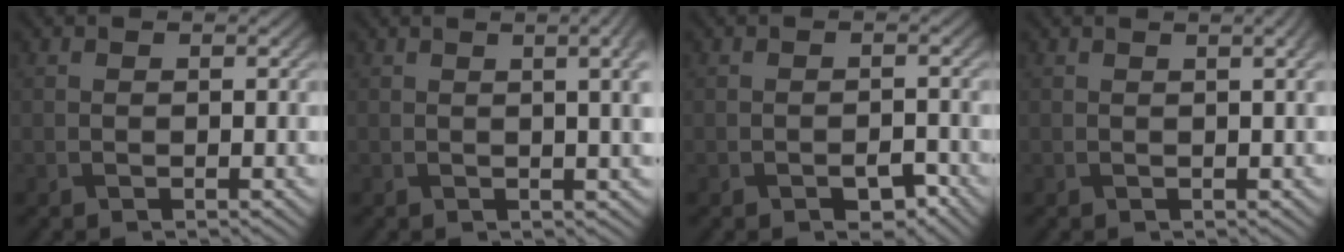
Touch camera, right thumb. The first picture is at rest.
{"total": 5.6, "force": [1.3, 1.6, 5.2], "torque": [-0.058, 0.014, 0.017]}
{"total": 2.5, "force": [-1.6, 1.3, 1.5], "torque": [-0.024, -0.002, -0.023]}
{"total": 2.1, "force": [0.9, 0.4, 1.8], "torque": [-0.026, 0.006, 0.005]}